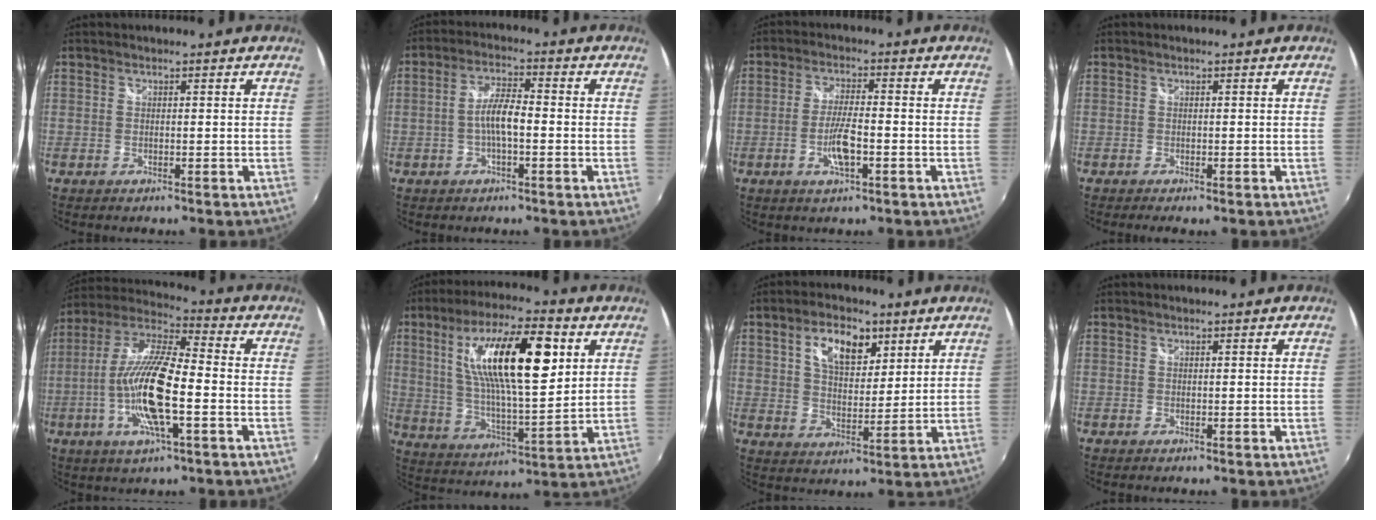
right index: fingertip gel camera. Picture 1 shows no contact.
{"total": 5.3, "force": [-1.3, 1.4, 5.0], "torque": [-0.098, 0.010, -0.023]}
{"total": 6.1, "force": [-2.2, 1.5, 5.5], "torque": [-0.111, -0.002, -0.040]}
{"total": 1.3, "force": [-1.1, 0.4, 0.7], "torque": [-0.016, -0.008, -0.018]}
{"total": 16.7, "force": [-4.0, 3.8, 15.7], "torque": [-0.311, -0.008, -0.082]}
{"total": 20.2, "force": [6.8, 6.0, 18.1], "torque": [-0.320, 0.013, 0.119]}
{"total": 9.6, "force": [4.6, 5.2, 6.7], "torque": [-0.114, 0.013, 0.079]}
{"total": 0.0}